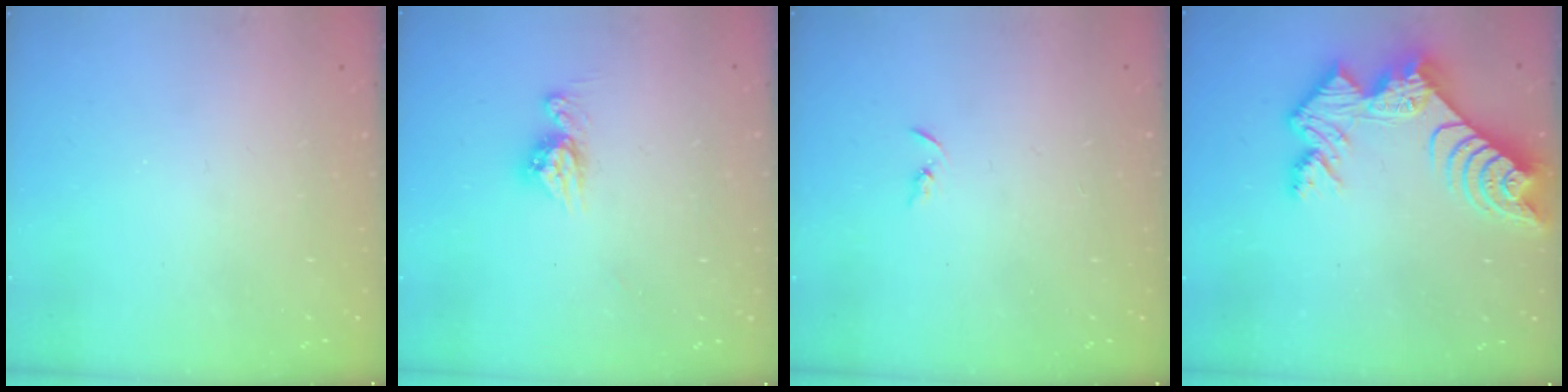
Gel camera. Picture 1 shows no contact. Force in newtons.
{"total": 8.5, "press": 8.4, "slide": 0.8}
{"total": 2.4, "press": 2.3, "slide": 0.2}
{"total": 12.9, "press": 12.9, "slide": 1.0}